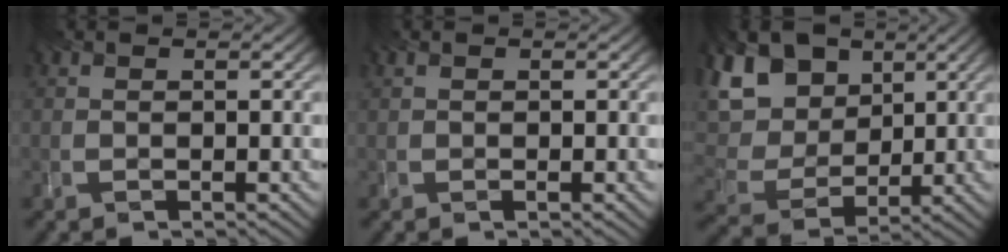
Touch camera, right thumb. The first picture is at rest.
{"total": 0.0}
{"total": 10.8, "force": [4.7, 7.7, 5.8], "torque": [-0.181, 0.025, 0.095]}